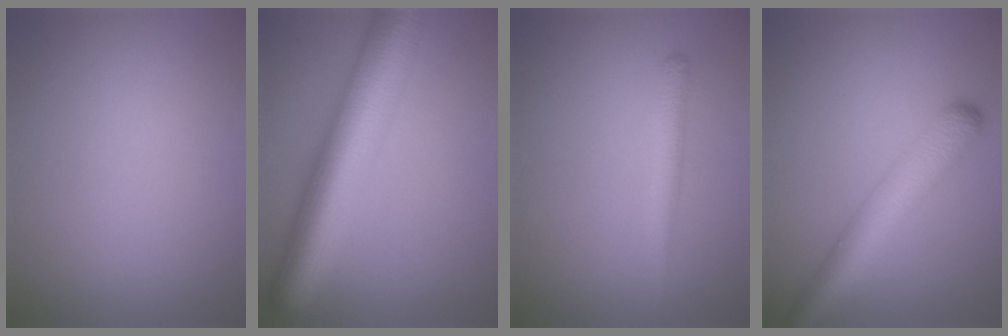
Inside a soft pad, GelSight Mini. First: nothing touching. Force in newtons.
{"total": 9.5, "press": 9.5, "slide": 0.2}
{"total": 2.1, "press": 2.1, "slide": 0.1}
{"total": 5.1, "press": 5.1, "slide": 0.2}